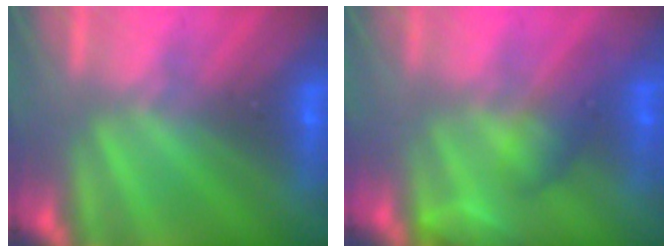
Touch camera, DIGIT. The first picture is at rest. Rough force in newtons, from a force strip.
{"total": 4.8}